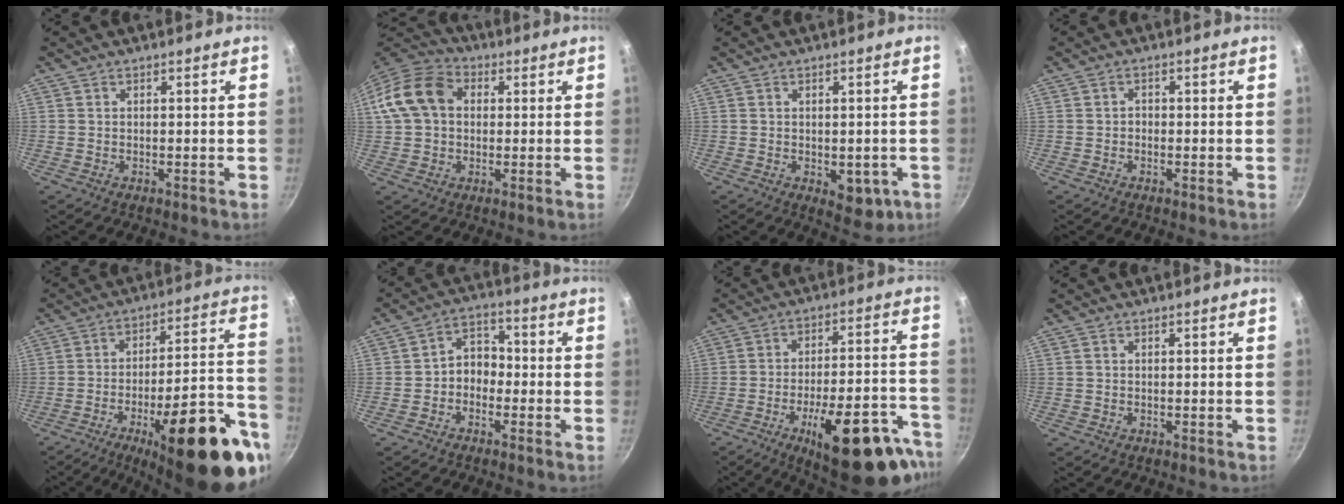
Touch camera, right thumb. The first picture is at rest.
{"total": 13.4, "force": [2.0, 10.2, 8.5], "torque": [-0.147, 0.032, 0.022]}
{"total": 6.0, "force": [-1.7, 3.4, 4.7], "torque": [-0.038, 0.003, -0.013]}
{"total": 0.9, "force": [-0.5, 0.7, 0.3], "torque": [-0.003, 0.003, -0.010]}
{"total": 27.7, "force": [-13.8, 7.2, 22.9], "torque": [-0.266, 0.074, -0.203]}
{"total": 5.6, "force": [-1.7, 4.4, 3.1], "torque": [-0.017, 0.032, -0.040]}
{"total": 24.0, "force": [-13.4, 8.5, 17.9], "torque": [-0.186, 0.063, -0.186]}
{"total": 0.0}